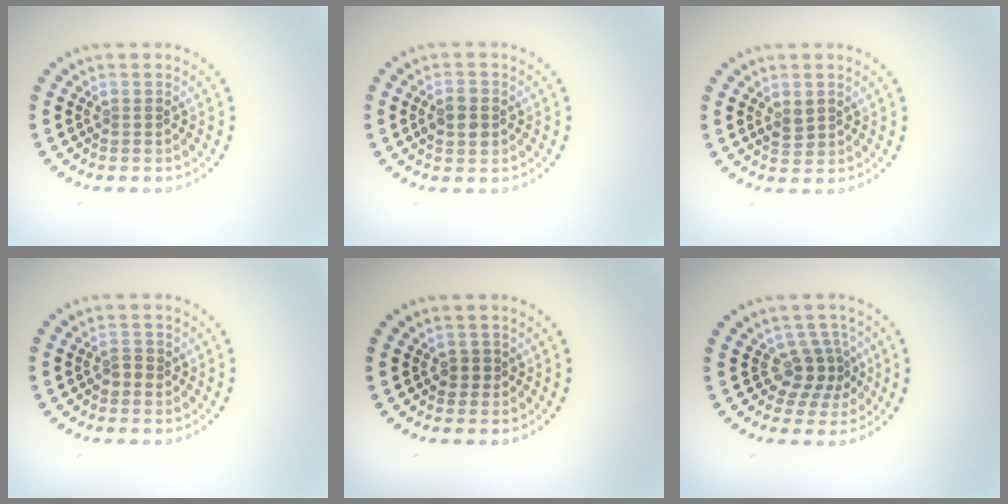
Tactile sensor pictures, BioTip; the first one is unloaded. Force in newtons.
{"total": 2.8, "press": 2.8, "slide": 0.1}
{"total": 1.5, "press": 1.5, "slide": 0.2}
{"total": 1.1, "press": 1.0, "slide": 0.4}
{"total": 1.0, "press": 0.8, "slide": 0.5}
{"total": 2.9, "press": 2.2, "slide": 1.9}